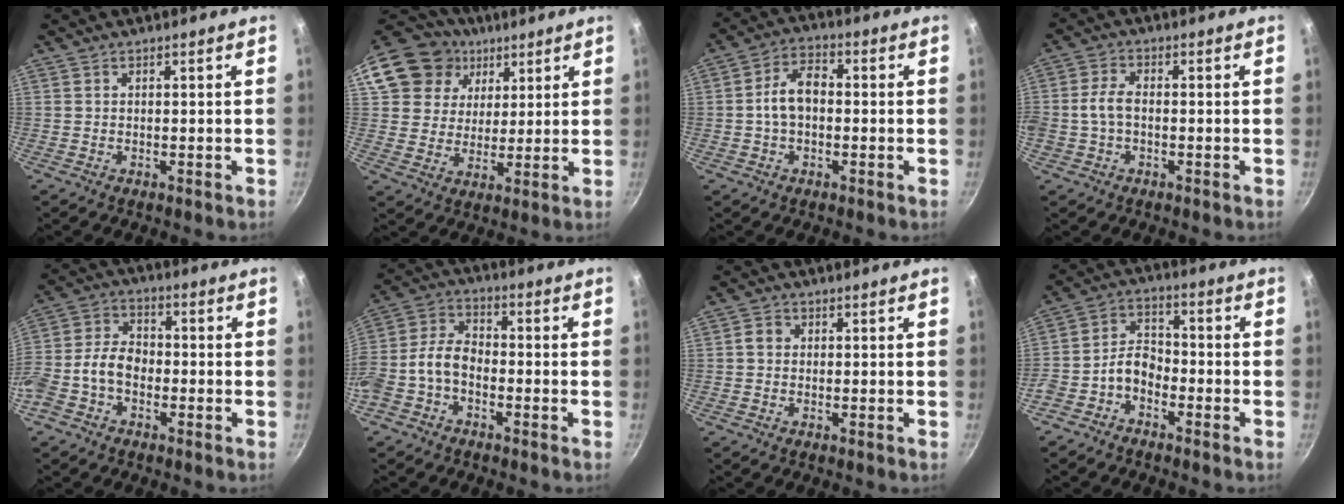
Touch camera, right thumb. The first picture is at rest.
{"total": 16.2, "force": [7.7, 13.2, 5.3], "torque": [-0.086, 0.005, 0.136]}
{"total": 7.3, "force": [-0.4, 4.7, 5.6], "torque": [-0.087, 0.027, -0.017]}
{"total": 4.7, "force": [-0.7, 3.0, 3.6], "torque": [-0.073, 0.017, -0.018]}
{"total": 9.7, "force": [-2.8, 6.7, 6.4], "torque": [-0.115, 0.042, -0.067]}
{"total": 9.1, "force": [-3.1, 6.0, 6.1], "torque": [-0.125, 0.050, -0.072]}
{"total": 2.1, "force": [0.1, 1.9, 1.0], "torque": [-0.012, 0.007, -0.002]}
{"total": 6.6, "force": [-3.4, 4.3, 3.7], "torque": [-0.055, 0.053, -0.077]}